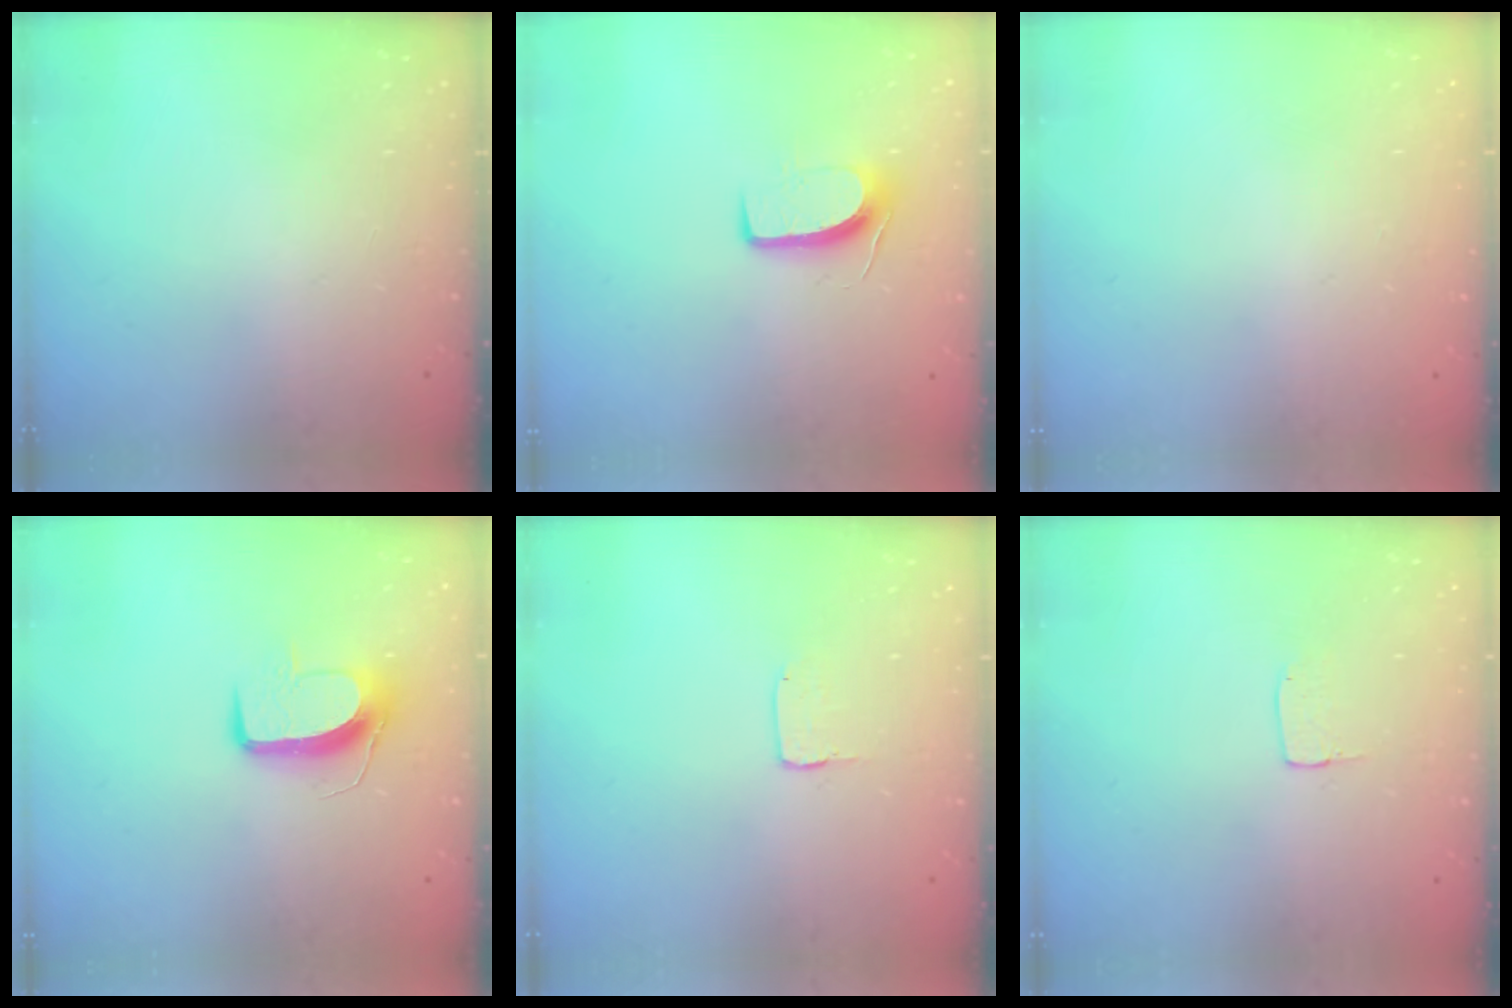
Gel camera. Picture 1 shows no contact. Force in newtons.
{"total": 7.6, "press": 7.6, "slide": 0.5}
{"total": 0.0}
{"total": 9.6, "press": 9.6, "slide": 0.2}
{"total": 2.0, "press": 2.0, "slide": 0.1}
{"total": 3.9, "press": 3.9, "slide": 0.1}